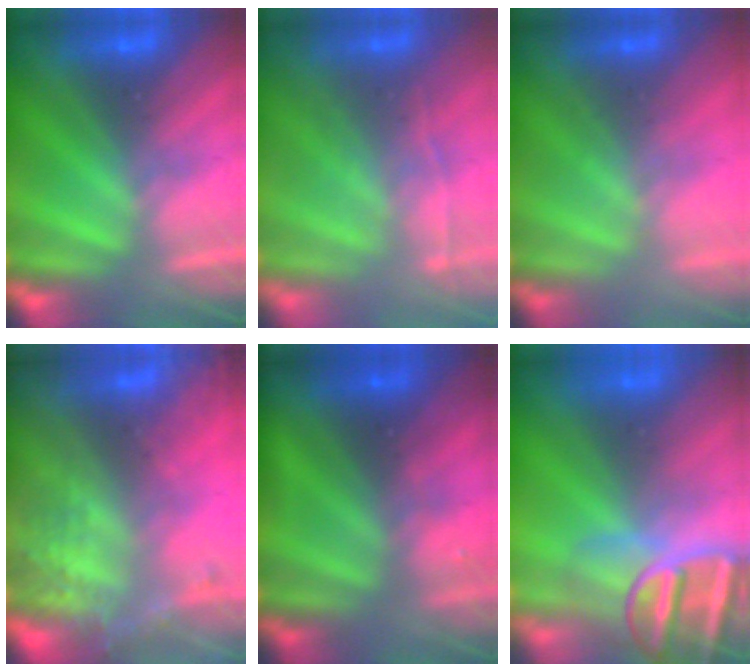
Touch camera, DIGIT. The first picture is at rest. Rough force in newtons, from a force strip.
{"total": 1.9}
{"total": 2.2}
{"total": 9.8}
{"total": 8.1}
{"total": 9.4}